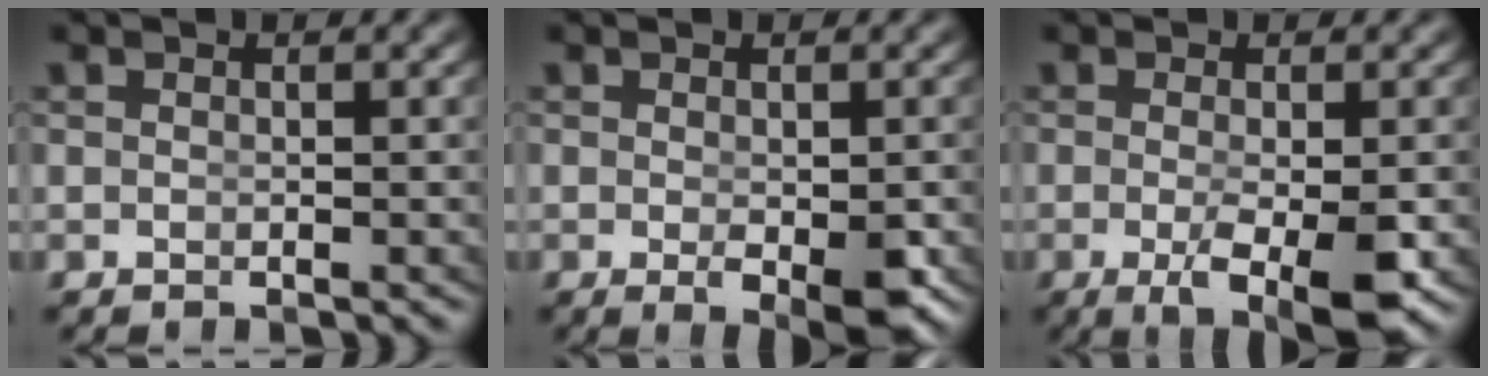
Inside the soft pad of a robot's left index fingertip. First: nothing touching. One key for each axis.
{"total": 3.2, "fx": -1.3, "fy": 0.9, "fz": 2.8, "tx": -0.035, "ty": -0.021, "tz": -0.013}
{"total": 6.1, "fx": -2.9, "fy": 1.8, "fz": 5.1, "tx": -0.083, "ty": -0.037, "tz": -0.030}